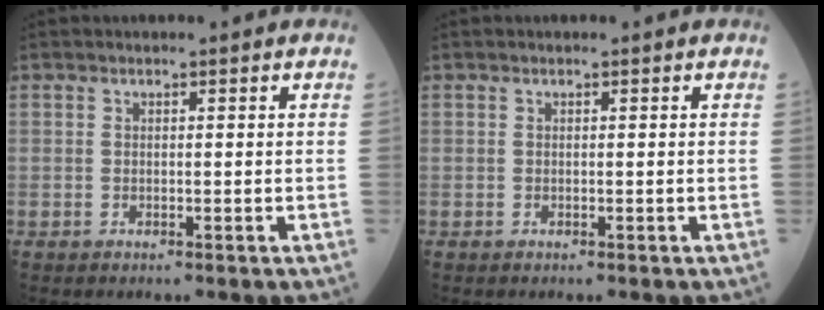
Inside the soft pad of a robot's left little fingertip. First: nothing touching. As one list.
[{"total": 0.0}]